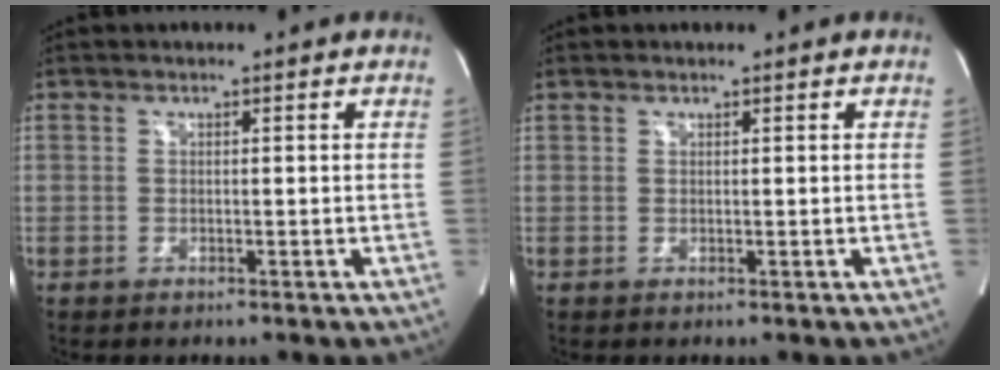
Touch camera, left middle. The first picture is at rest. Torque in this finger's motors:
{"motor_torque": [0.36, -0.35, 1.05, 0.21]}